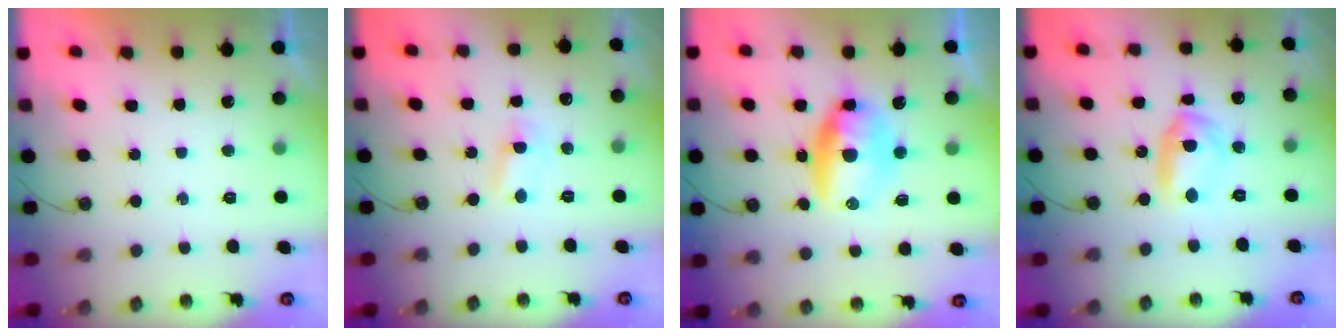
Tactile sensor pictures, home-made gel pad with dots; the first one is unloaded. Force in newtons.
{"total": 2.8, "press": 2.8, "slide": 0.3}
{"total": 10.4, "press": 10.4, "slide": 1.0}
{"total": 8.1, "press": 8.1, "slide": 0.4}